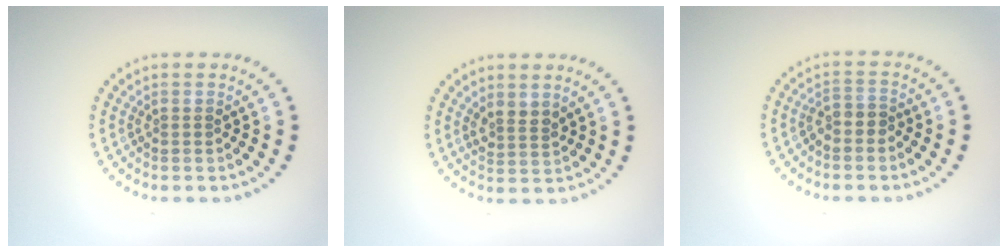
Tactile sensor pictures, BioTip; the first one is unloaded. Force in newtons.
{"total": 1.8, "press": 1.5, "slide": 1.0}
{"total": 1.3, "press": 1.0, "slide": 0.8}